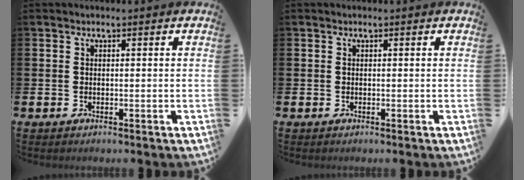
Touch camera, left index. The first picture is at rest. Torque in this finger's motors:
{"motor_torque": [-0.11, 0.24, -0.02, 0.01]}